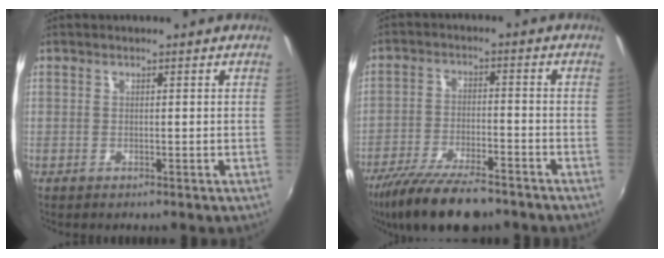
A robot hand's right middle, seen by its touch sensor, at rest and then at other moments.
{"total": 14.4, "force": [-11.4, 3.8, 7.9], "torque": [-0.171, -0.031, -0.196]}